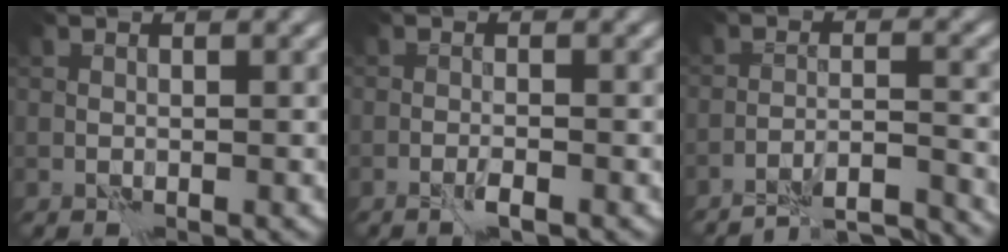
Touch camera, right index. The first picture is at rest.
{"total": 1.0, "force": [-0.6, -0.1, 0.8], "torque": [-0.014, 0.001, -0.014]}
{"total": 13.4, "force": [-12.7, 2.4, 3.4], "torque": [-0.031, 0.010, -0.157]}